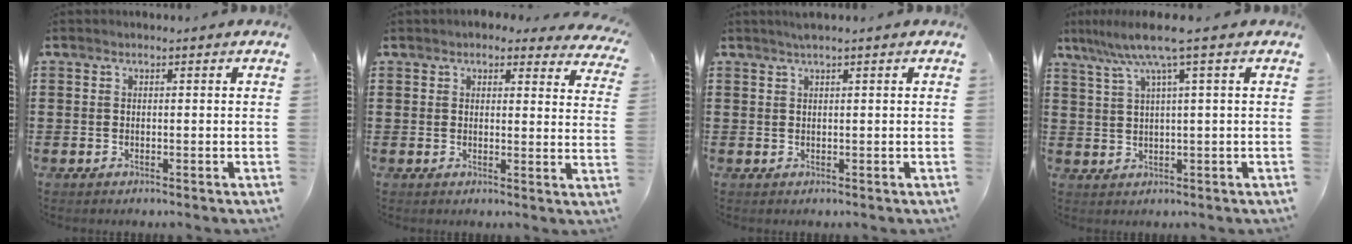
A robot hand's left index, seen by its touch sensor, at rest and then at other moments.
{"total": 3.3, "force": [3.0, 0.8, 1.0], "torque": [-0.013, -0.013, 0.051]}
{"total": 1.1, "force": [0.8, -0.1, 0.7], "torque": [-0.014, 0.000, 0.015]}
{"total": 6.7, "force": [3.1, -0.1, 5.9], "torque": [-0.129, -0.008, 0.048]}